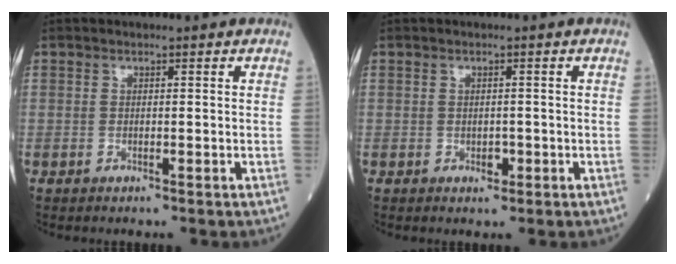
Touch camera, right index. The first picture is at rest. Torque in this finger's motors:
{"motor_torque": [0.32, -0.12, 0.15, 0.03]}